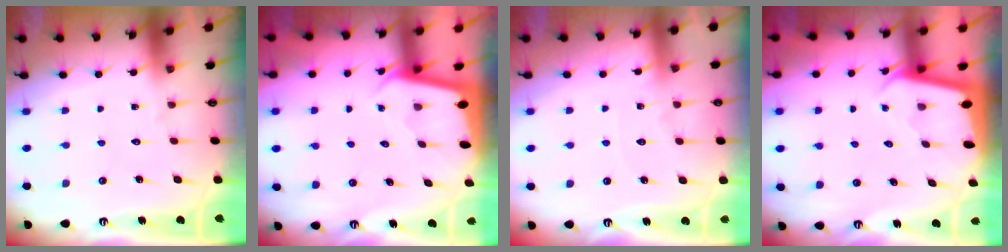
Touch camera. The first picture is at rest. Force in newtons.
{"total": 1.9, "press": 1.9, "slide": 0.1}
{"total": 3.5, "press": 3.5, "slide": 0.5}
{"total": 1.8, "press": 1.8, "slide": 0.1}